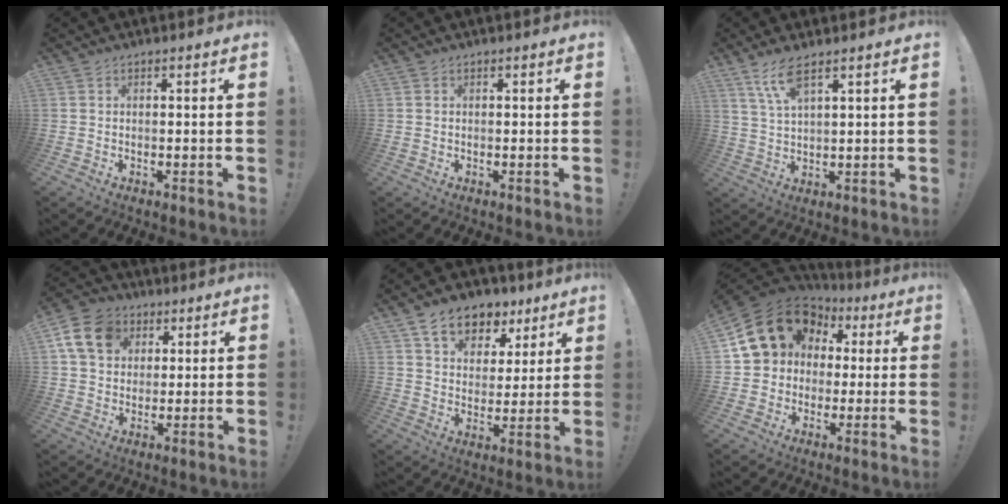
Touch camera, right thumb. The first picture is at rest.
{"total": 0.0}
{"total": 6.8, "force": [4.6, 1.5, 4.9], "torque": [-0.104, -0.013, 0.082]}
{"total": 13.7, "force": [4.9, 11.0, 6.6], "torque": [-0.095, -0.009, 0.101]}
{"total": 12.3, "force": [8.0, 7.8, 5.1], "torque": [-0.081, -0.047, 0.149]}
{"total": 17.8, "force": [5.8, 14.5, 8.6], "torque": [-0.135, -0.020, 0.127]}